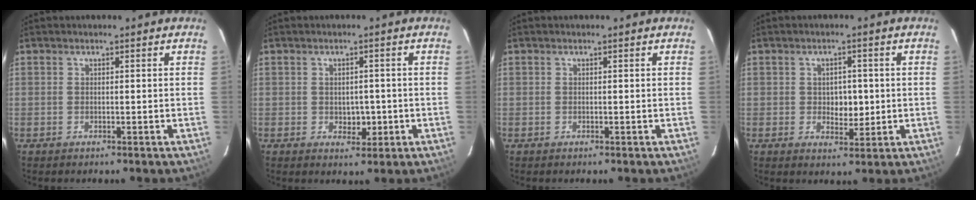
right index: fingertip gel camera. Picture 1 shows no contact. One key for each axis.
{"total": 3.0, "fx": -0.6, "fy": 2.1, "fz": 2.1, "tx": -0.023, "ty": 0.002, "tz": -0.001}
{"total": 0.0}
{"total": 3.9, "fx": 0.0, "fy": 2.5, "fz": 3.0, "tx": -0.036, "ty": 0.001, "tz": 0.006}